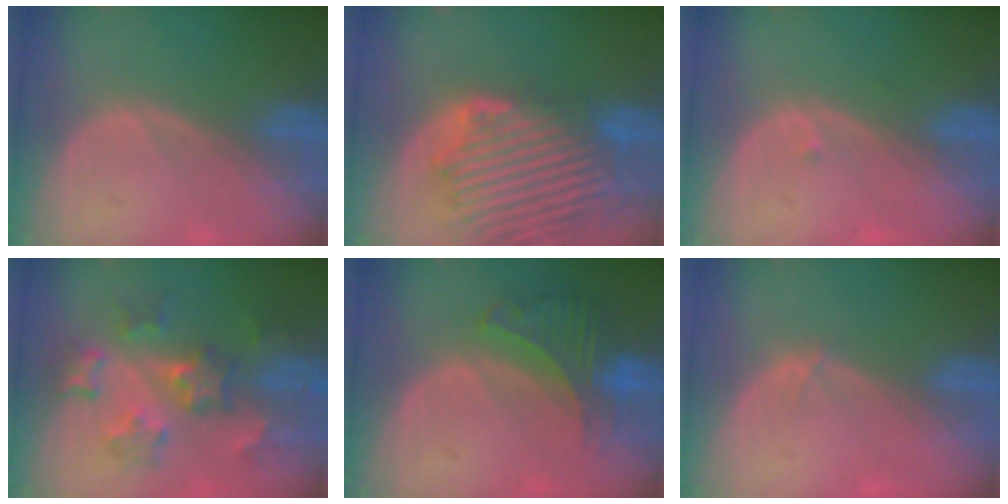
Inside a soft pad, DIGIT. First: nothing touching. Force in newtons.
{"total": 13.7, "press": 11.8, "slide": 7.0}
{"total": 0.5, "press": 0.4, "slide": 0.3}
{"total": 7.7, "press": 7.6, "slide": 1.2}
{"total": 6.3, "press": 5.9, "slide": 2.3}
{"total": 0.6, "press": 0.4, "slide": 0.3}